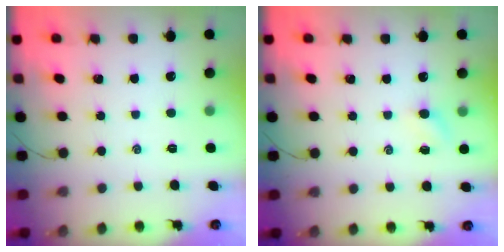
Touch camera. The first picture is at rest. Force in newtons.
{"total": 3.6, "press": 3.4, "slide": 1.3}